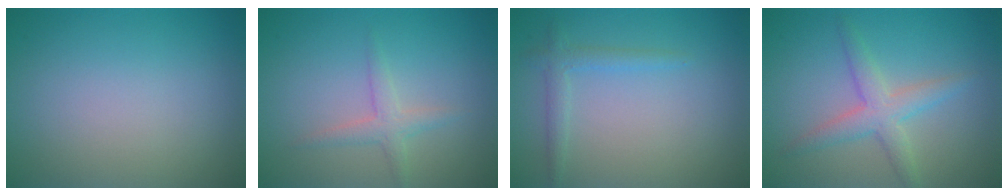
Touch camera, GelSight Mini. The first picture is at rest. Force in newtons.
{"total": 1.9, "press": 1.9, "slide": 0.1}
{"total": 1.6, "press": 1.6, "slide": 0.1}
{"total": 3.2, "press": 3.2, "slide": 0.1}